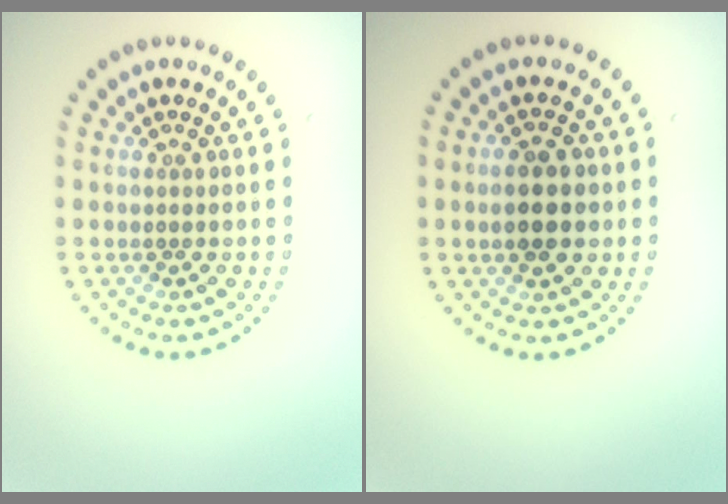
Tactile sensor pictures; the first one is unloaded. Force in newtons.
{"total": 3.7, "press": 3.7, "slide": 0.2}